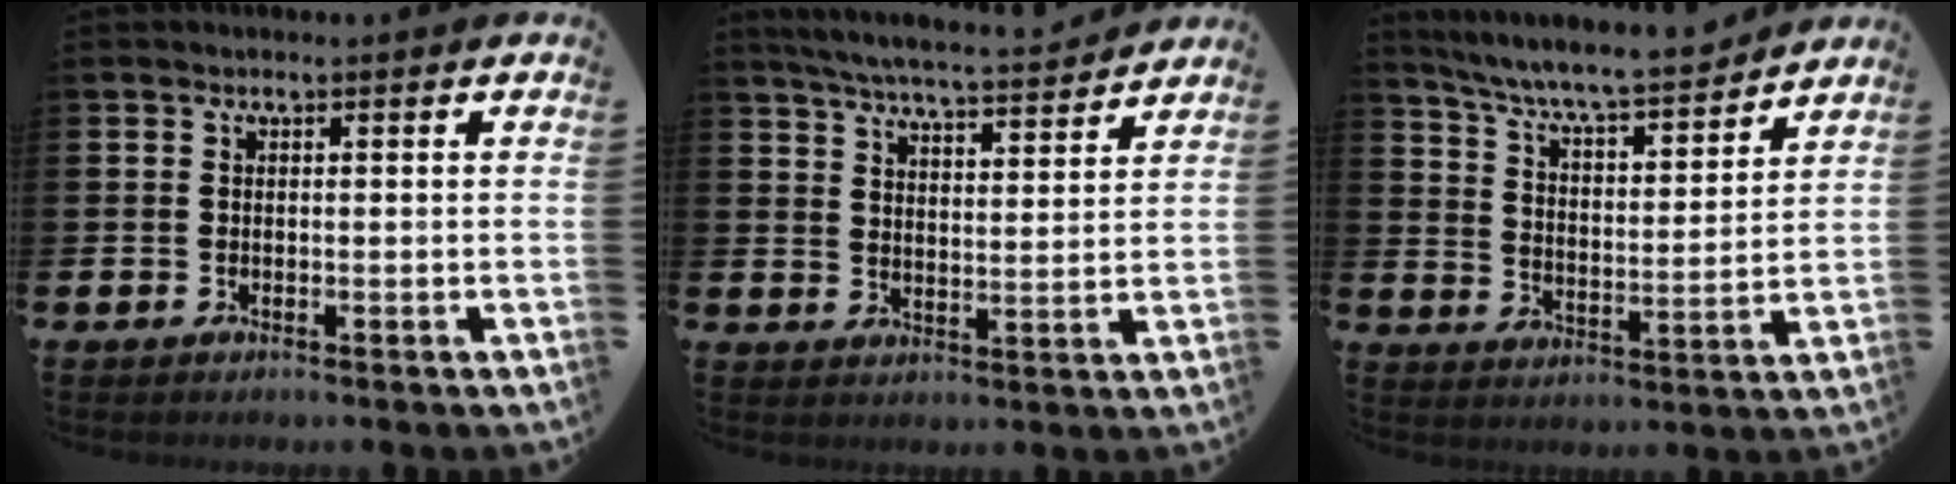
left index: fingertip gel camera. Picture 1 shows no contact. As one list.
[{"total": 6.1, "force": [5.9, 0.1, 1.6], "torque": [-0.047, -0.044, 0.102]}, {"total": 7.7, "force": [7.2, 0.6, 2.5], "torque": [-0.083, -0.054, 0.125]}]